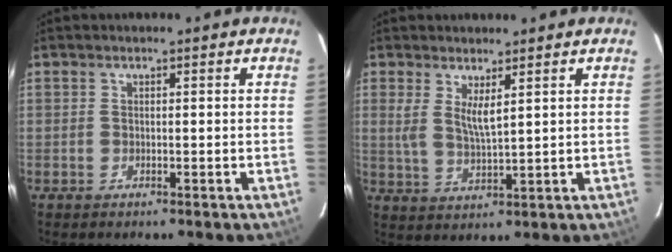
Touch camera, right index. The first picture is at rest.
{"total": 4.4, "force": [2.0, 0.7, 3.9], "torque": [-0.076, -0.012, 0.038]}